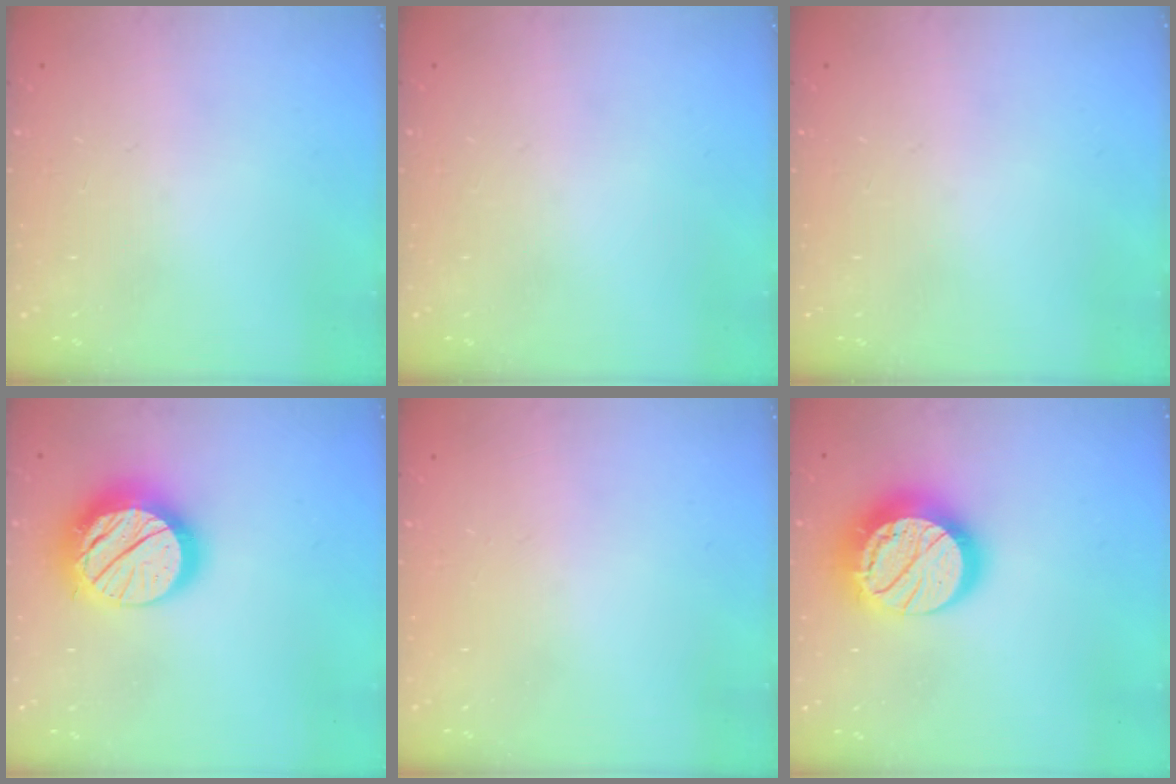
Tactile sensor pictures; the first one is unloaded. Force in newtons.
{"total": 0.0}
{"total": 0.0}
{"total": 19.0, "press": 18.9, "slide": 1.5}
{"total": 0.7, "press": 0.7, "slide": 0.1}
{"total": 19.7, "press": 19.7, "slide": 1.3}